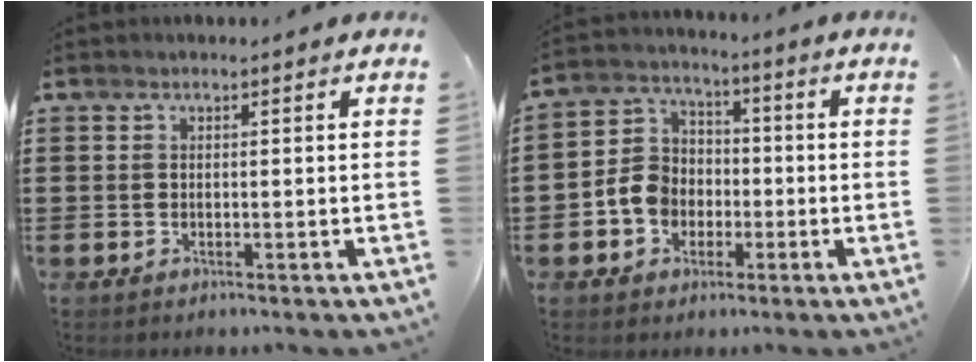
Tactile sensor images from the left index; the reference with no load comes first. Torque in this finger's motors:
{"motor_torque": [0.52, 0.36, 0.32, 0.07]}